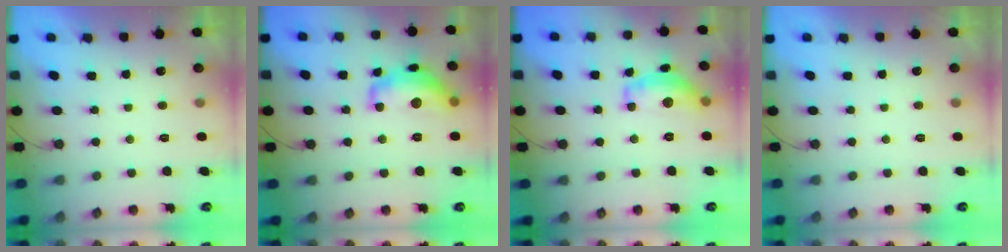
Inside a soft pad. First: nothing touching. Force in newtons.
{"total": 14.0, "press": 13.9, "slide": 1.2}
{"total": 14.0, "press": 13.9, "slide": 1.0}
{"total": 0.0}